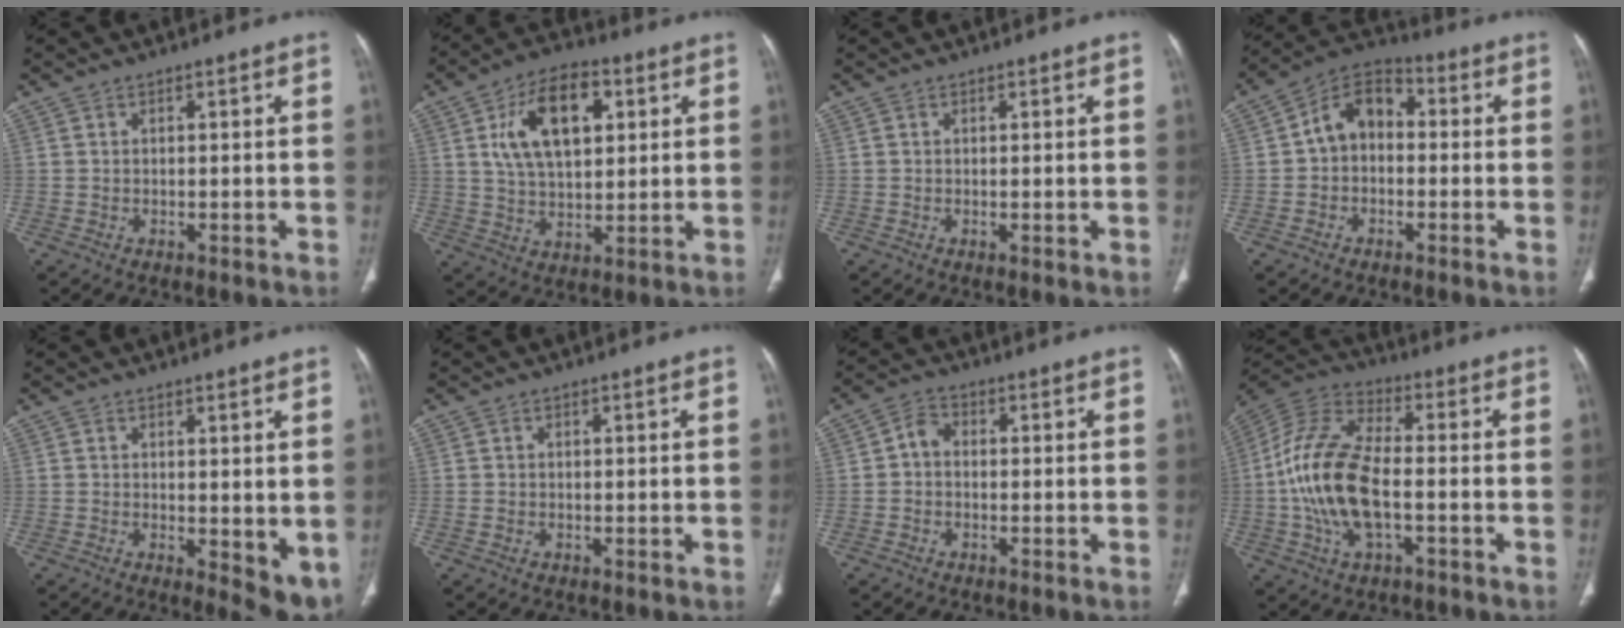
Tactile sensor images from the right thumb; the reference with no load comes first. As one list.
[{"total": 14.5, "force": [4.5, 8.1, 11.2], "torque": [-0.174, 0.000, 0.078]}, {"total": 0.5, "force": [0.0, 0.1, 0.5], "torque": [-0.014, -0.005, 0.002]}, {"total": 8.3, "force": [-0.4, 6.2, 5.5], "torque": [-0.065, 0.031, -0.029]}, {"total": 6.4, "force": [0.0, 2.7, 5.8], "torque": [-0.068, -0.019, 0.006]}, {"total": 0.6, "force": [-0.1, 0.5, 0.4], "torque": [-0.007, 0.000, -0.001]}, {"total": 3.4, "force": [-0.3, 2.7, 2.1], "torque": [-0.030, 0.013, -0.015]}, {"total": 17.0, "force": [-2.6, 8.2, 14.6], "torque": [-0.302, 0.027, -0.052]}]